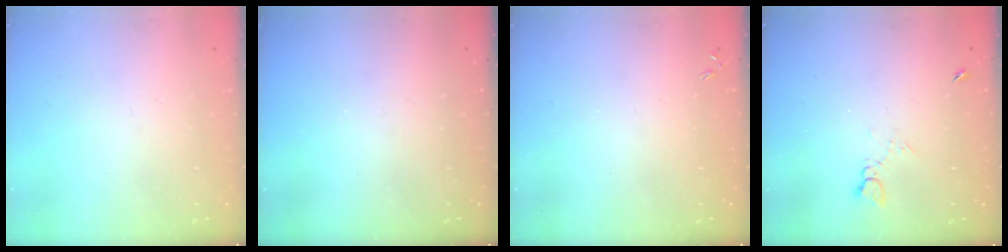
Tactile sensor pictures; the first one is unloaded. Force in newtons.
{"total": 0.0}
{"total": 0.0}
{"total": 3.0, "press": 2.9, "slide": 0.4}